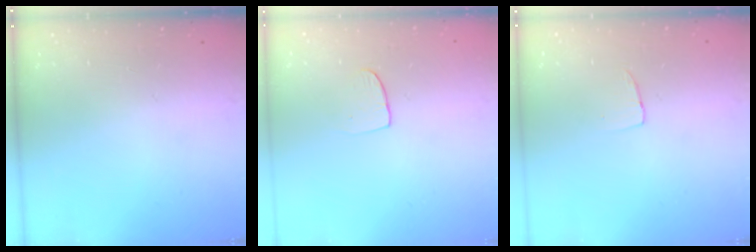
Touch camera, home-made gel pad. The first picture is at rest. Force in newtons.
{"total": 5.8, "press": 5.7, "slide": 0.4}
{"total": 2.9, "press": 2.9, "slide": 0.1}